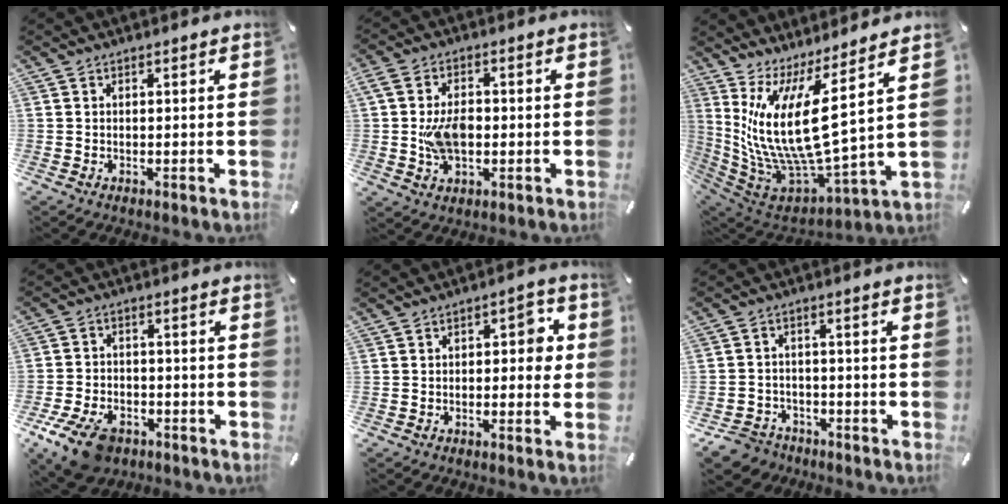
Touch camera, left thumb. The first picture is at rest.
{"total": 8.3, "force": [-0.6, 5.5, 6.2], "torque": [-0.113, -0.001, -0.011]}
{"total": 16.9, "force": [4.4, 4.9, 15.6], "torque": [-0.348, -0.077, 0.067]}
{"total": 10.4, "force": [-6.3, 6.1, 5.6], "torque": [-0.112, 0.032, -0.112]}
{"total": 5.1, "force": [-0.3, 2.9, 4.2], "torque": [-0.048, 0.006, -0.016]}
{"total": 5.8, "force": [-4.2, 3.9, 1.1], "torque": [-0.032, 0.020, -0.083]}